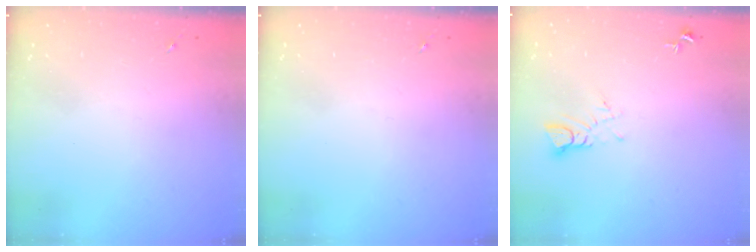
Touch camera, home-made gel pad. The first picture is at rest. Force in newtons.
{"total": 0.0}
{"total": 4.2, "press": 4.2, "slide": 0.5}